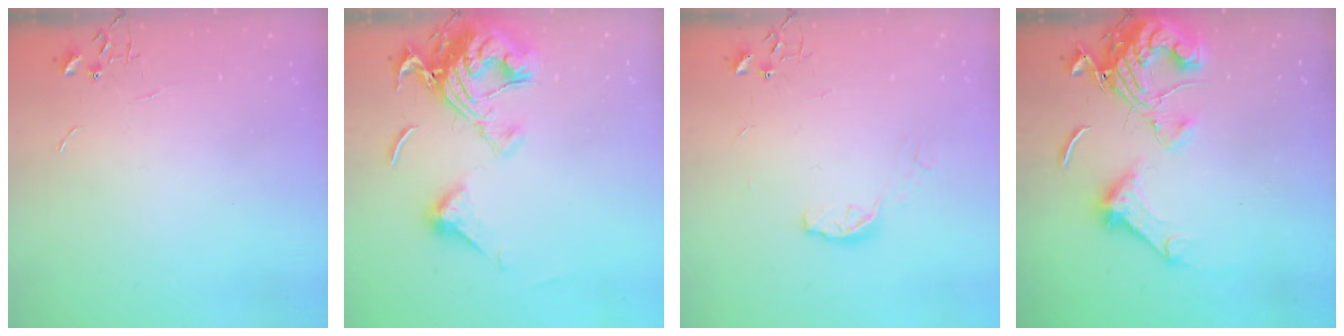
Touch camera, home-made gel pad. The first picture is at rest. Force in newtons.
{"total": 16.0, "press": 16.0, "slide": 1.0}
{"total": 6.2, "press": 6.2, "slide": 0.3}
{"total": 16.3, "press": 16.2, "slide": 1.7}